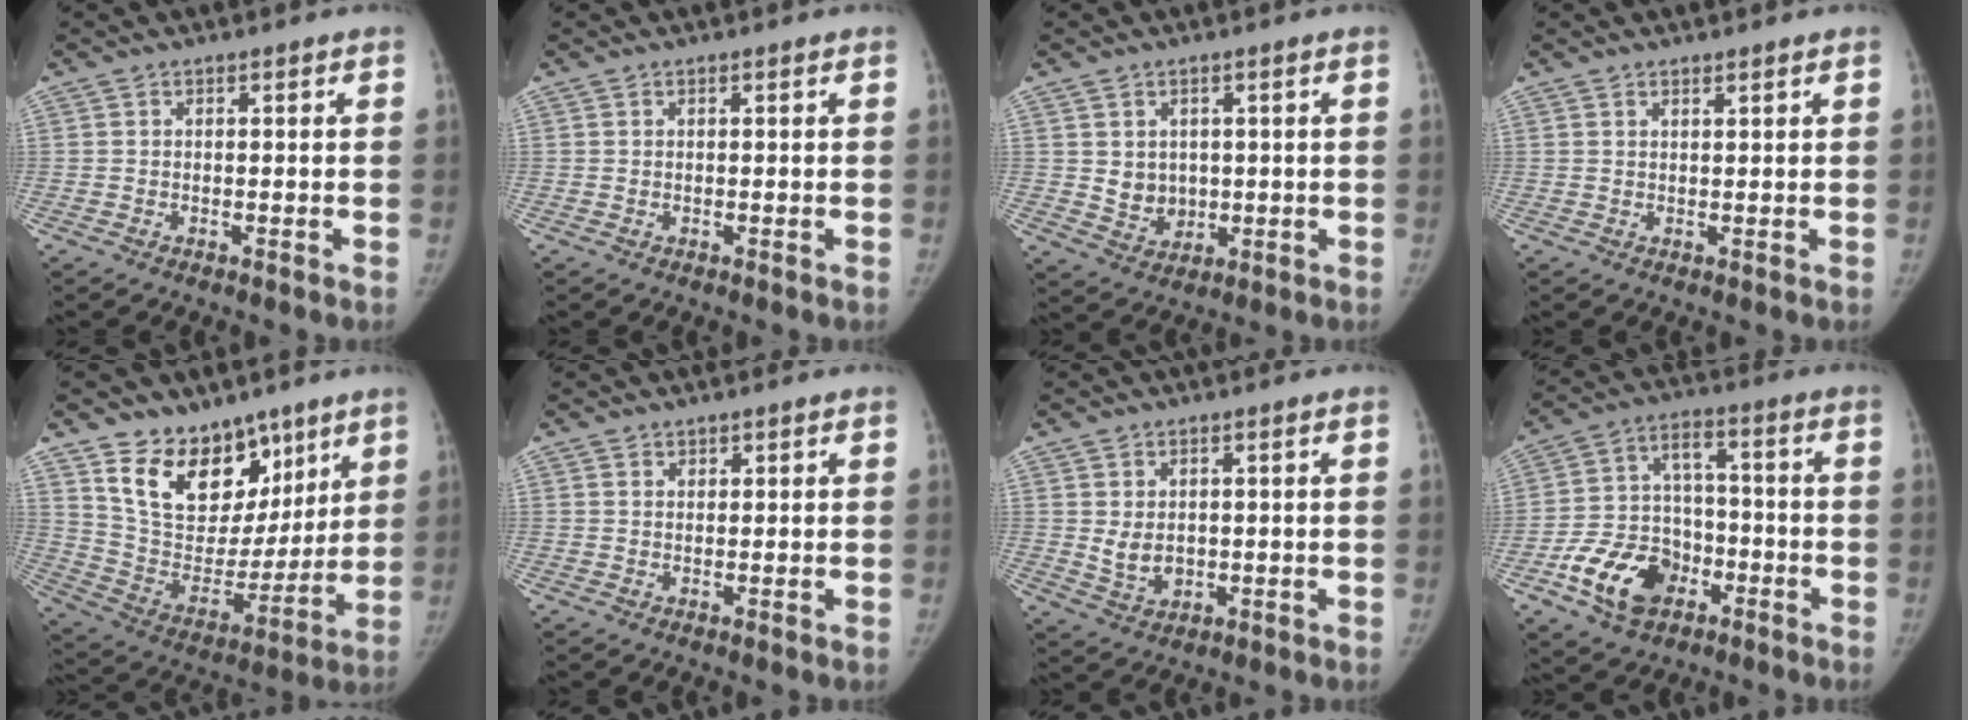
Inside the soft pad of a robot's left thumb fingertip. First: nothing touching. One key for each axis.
{"total": 0.0}
{"total": 5.1, "fx": 0.7, "fy": 4.4, "fz": 2.6, "tx": -0.021, "ty": -0.011, "tz": 0.026}
{"total": 1.0, "fx": 0.8, "fy": 0.1, "fz": 0.5, "tx": -0.007, "ty": -0.006, "tz": 0.016}
{"total": 19.2, "fx": 12.2, "fy": 12.2, "fz": 8.4, "tx": -0.083, "ty": -0.070, "tz": 0.220}
{"total": 1.1, "fx": 0.9, "fy": 0.6, "fz": 0.1, "tx": 0.011, "ty": -0.005, "tz": 0.010}
{"total": 4.5, "fx": 0.5, "fy": 3.3, "fz": 3.0, "tx": -0.040, "ty": -0.013, "tz": 0.023}
{"total": 14.1, "fx": -6.3, "fy": 10.0, "fz": 7.7, "tx": -0.111, "ty": 0.037, "tz": -0.109}